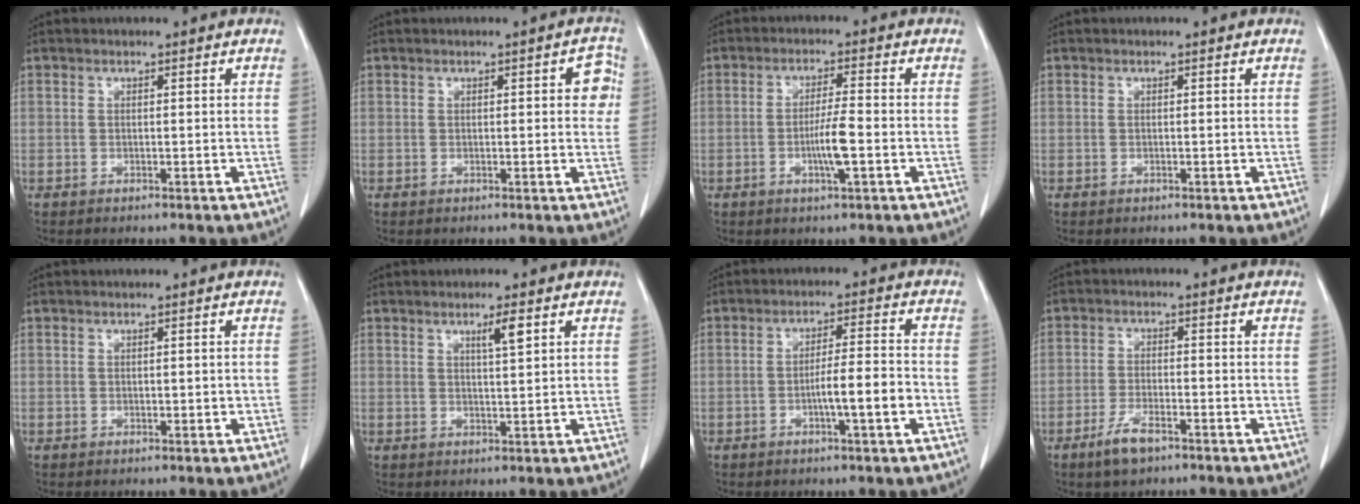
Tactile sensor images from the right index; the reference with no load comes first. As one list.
[{"total": 2.7, "force": [0.7, 1.2, 2.3], "torque": [-0.015, 0.004, 0.003]}, {"total": 5.0, "force": [-1.4, 0.1, 4.8], "torque": [-0.090, -0.006, -0.025]}, {"total": 0.0}, {"total": 0.9, "force": [0.0, 0.6, 0.7], "torque": [-0.010, 0.003, 0.003]}, {"total": 2.8, "force": [1.5, 0.0, 2.4], "torque": [-0.044, -0.002, 0.026]}, {"total": 6.0, "force": [-1.9, 0.2, 5.6], "torque": [-0.094, 0.005, -0.030]}, {"total": 4.5, "force": [-3.0, 1.3, 3.1], "torque": [-0.065, -0.003, -0.054]}]